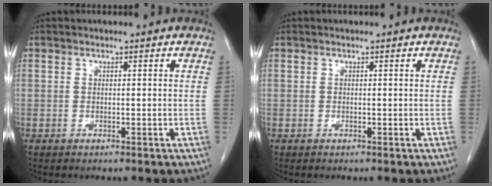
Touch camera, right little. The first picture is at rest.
{"total": 0.0}